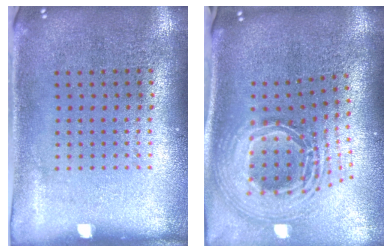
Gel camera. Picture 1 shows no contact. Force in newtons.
{"total": 2.9, "press": 2.0, "slide": 2.1}